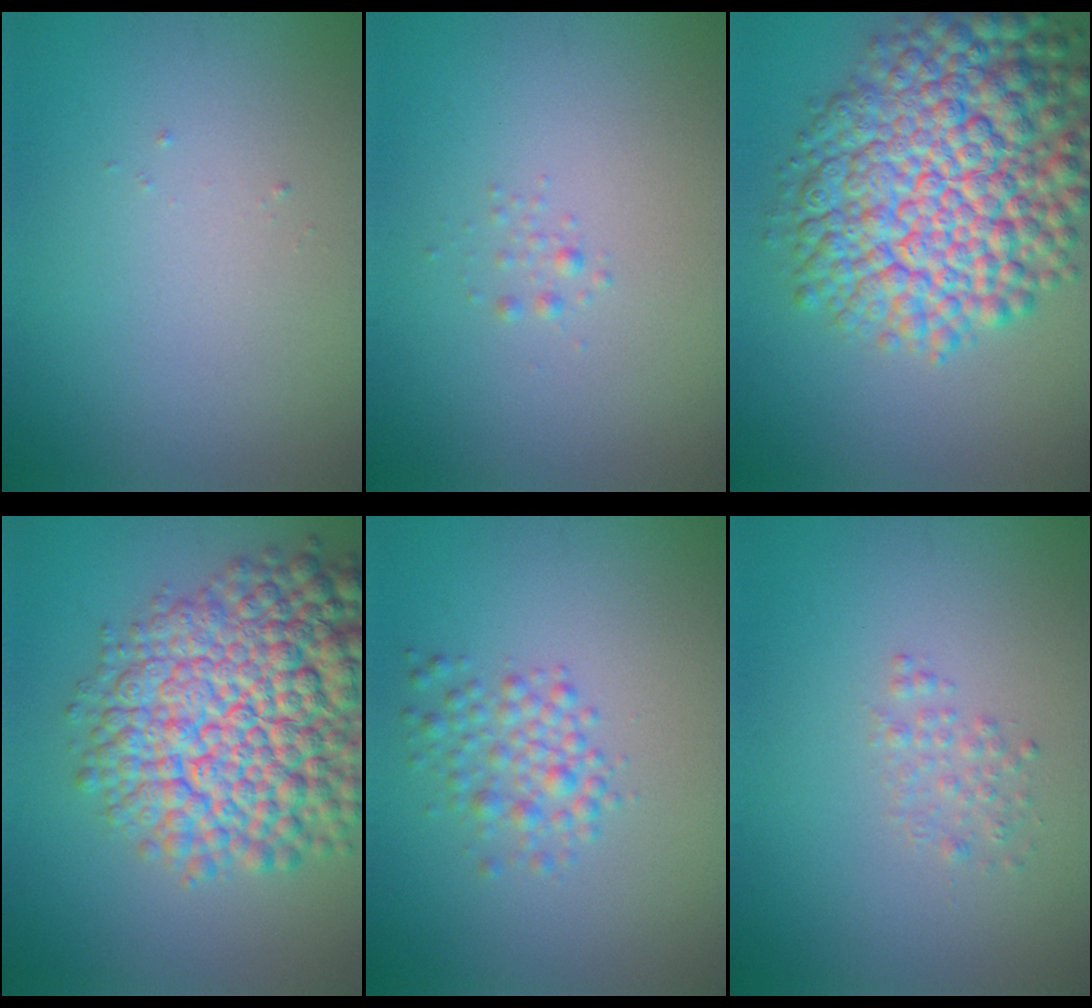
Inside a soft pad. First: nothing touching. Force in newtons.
{"total": 0.6, "press": 0.6, "slide": 0.0}
{"total": 12.8, "press": 12.8, "slide": 0.4}
{"total": 12.7, "press": 12.7, "slide": 0.5}
{"total": 2.6, "press": 2.6, "slide": 0.1}
{"total": 1.3, "press": 1.3, "slide": 0.0}